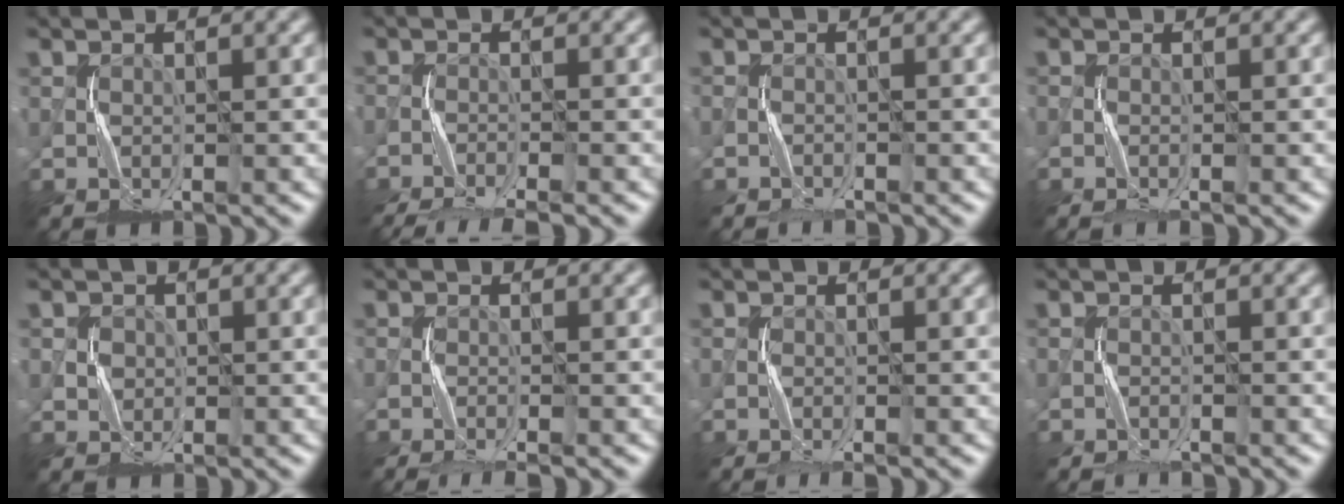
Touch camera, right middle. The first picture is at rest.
{"total": 5.4, "force": [-4.8, 0.3, 2.5], "torque": [-0.042, -0.017, -0.092]}
{"total": 1.3, "force": [-1.3, 0.2, 0.2], "torque": [-0.002, 0.000, -0.027]}
{"total": 1.1, "force": [-0.9, -0.1, 0.5], "torque": [-0.012, -0.004, -0.019]}
{"total": 1.3, "force": [0.1, 1.3, -0.1], "torque": [-0.007, -0.004, 0.014]}
{"total": 3.2, "force": [-2.7, 0.1, 1.8], "torque": [-0.027, -0.002, -0.049]}
{"total": 1.7, "force": [-1.4, -0.1, 1.0], "torque": [-0.018, -0.003, -0.028]}
{"total": 1.2, "force": [-1.2, 0.2, 0.0], "torque": [0.000, 0.000, -0.025]}